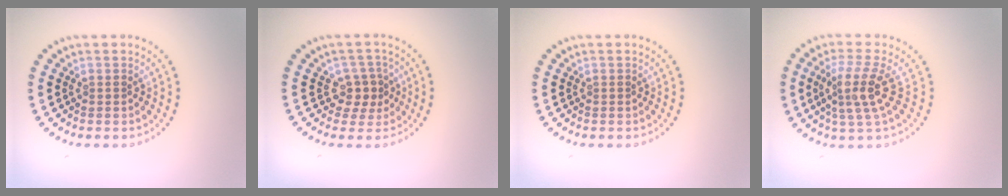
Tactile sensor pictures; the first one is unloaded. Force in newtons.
{"total": 2.3, "press": 2.0, "slide": 1.1}
{"total": 0.0}
{"total": 3.7, "press": 2.7, "slide": 2.5}